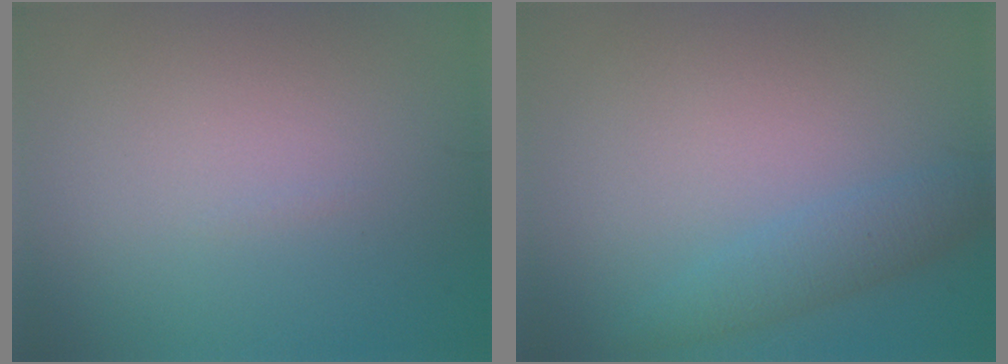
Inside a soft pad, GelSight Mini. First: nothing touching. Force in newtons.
{"total": 2.3, "press": 2.3, "slide": 0.0}